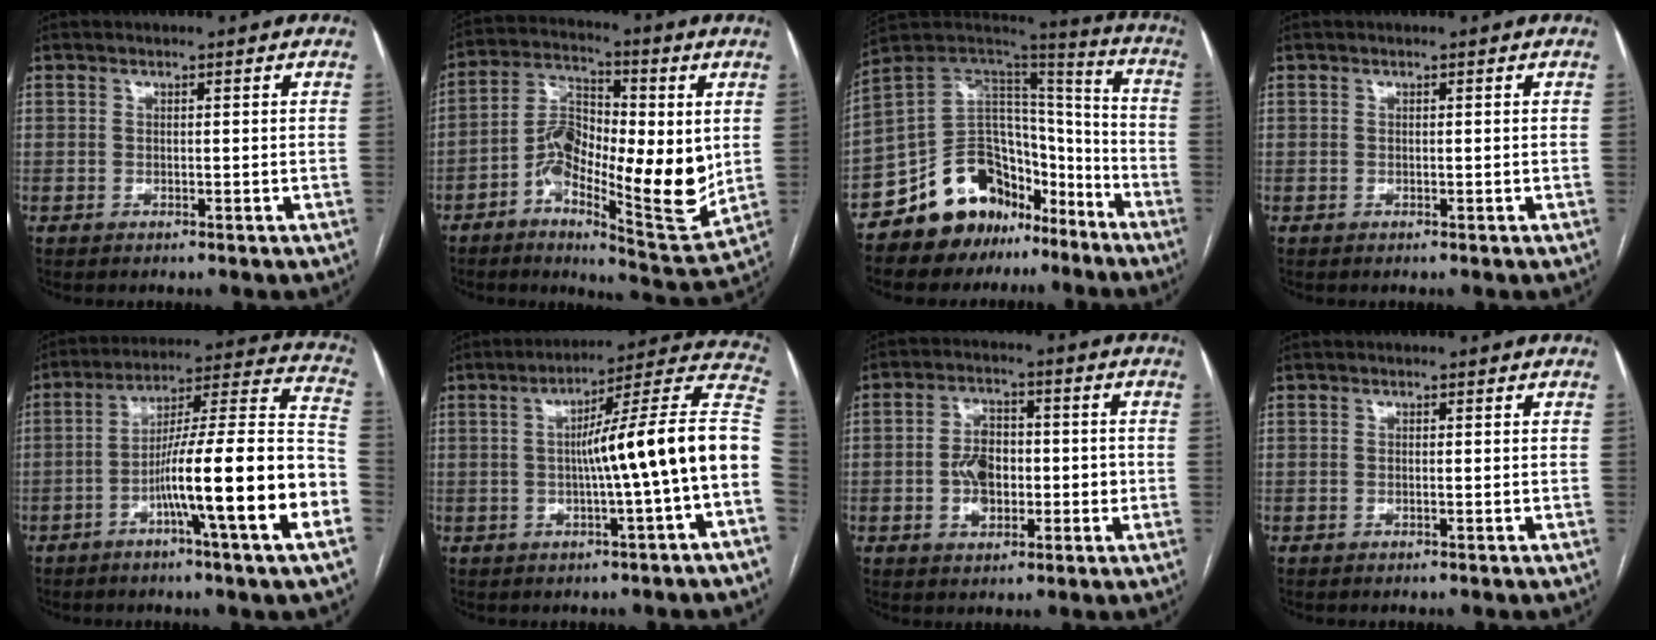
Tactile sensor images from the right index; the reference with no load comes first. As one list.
[{"total": 15.7, "force": [-1.5, 5.9, 14.5], "torque": [-0.250, 0.007, -0.028]}, {"total": 17.6, "force": [-12.7, 10.7, 5.9], "torque": [-0.082, 0.099, -0.209]}, {"total": 0.0}, {"total": 19.7, "force": [-6.9, -0.6, 18.5], "torque": [-0.259, 0.007, -0.113]}, {"total": 16.2, "force": [-1.4, -0.9, 16.1], "torque": [-0.220, 0.036, -0.028]}, {"total": 7.1, "force": [-1.0, 4.5, 5.4], "torque": [-0.100, 0.017, -0.015]}, {"total": 0.0}]